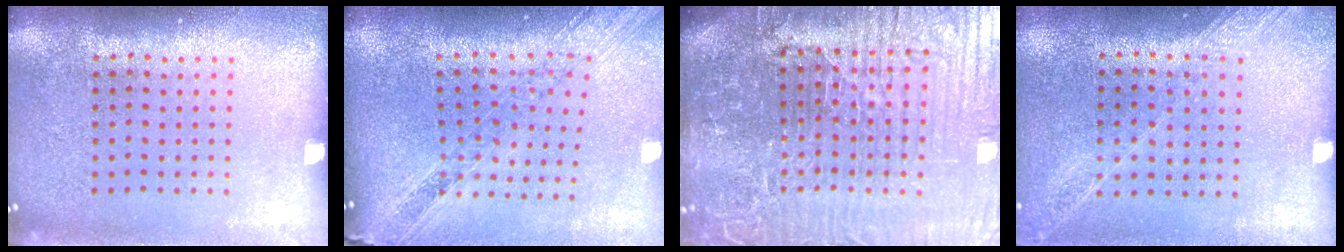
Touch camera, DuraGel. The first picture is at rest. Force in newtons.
{"total": 1.2, "press": 1.2, "slide": 0.3}
{"total": 7.9, "press": 6.9, "slide": 3.7}
{"total": 1.2, "press": 1.2, "slide": 0.2}